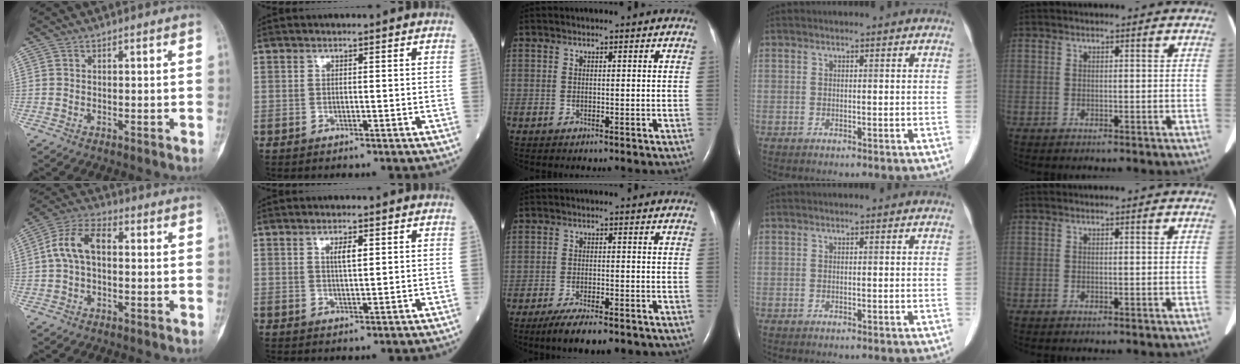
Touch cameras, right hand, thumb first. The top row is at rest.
{"thumb": {"total": 8.6, "force": [0.3, 5.0, 7.0], "torque": [-0.137, 0.027, -0.002]}, "index": {"total": 2.5, "force": [1.0, 0.5, 2.3], "torque": [-0.042, -0.001, 0.016]}, "middle": {"total": 9.3, "force": [-7.2, 2.2, 5.5], "torque": [-0.081, -0.013, -0.103]}}